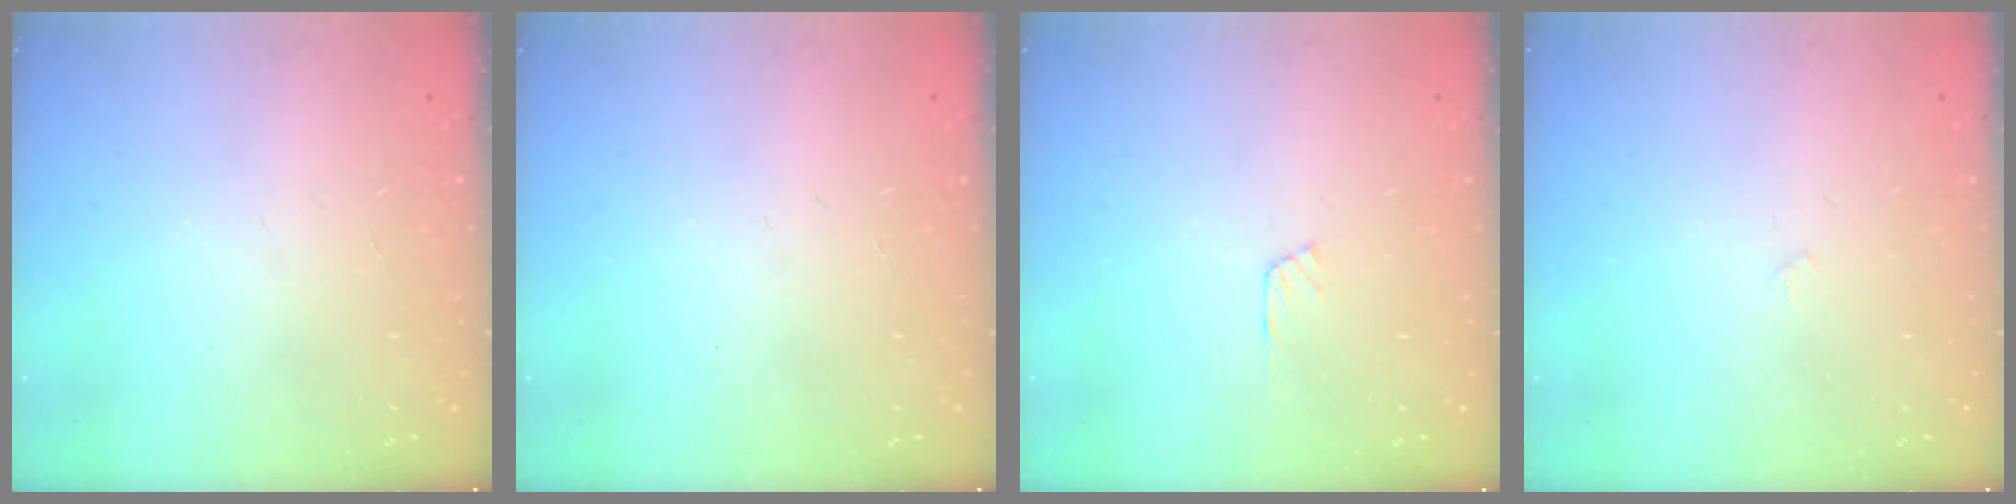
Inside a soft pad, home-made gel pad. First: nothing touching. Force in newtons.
{"total": 0.0}
{"total": 6.5, "press": 6.4, "slide": 0.7}
{"total": 2.8, "press": 2.8, "slide": 0.5}